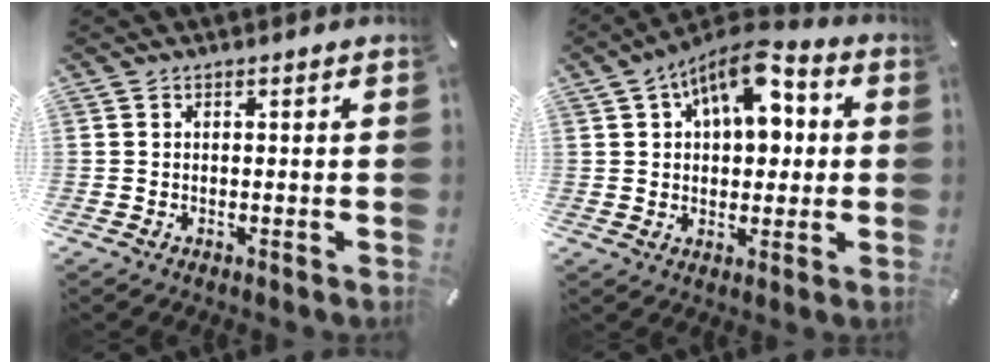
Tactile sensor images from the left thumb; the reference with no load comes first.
{"total": 12.2, "force": [4.9, 7.5, 8.2], "torque": [-0.121, -0.014, 0.085]}